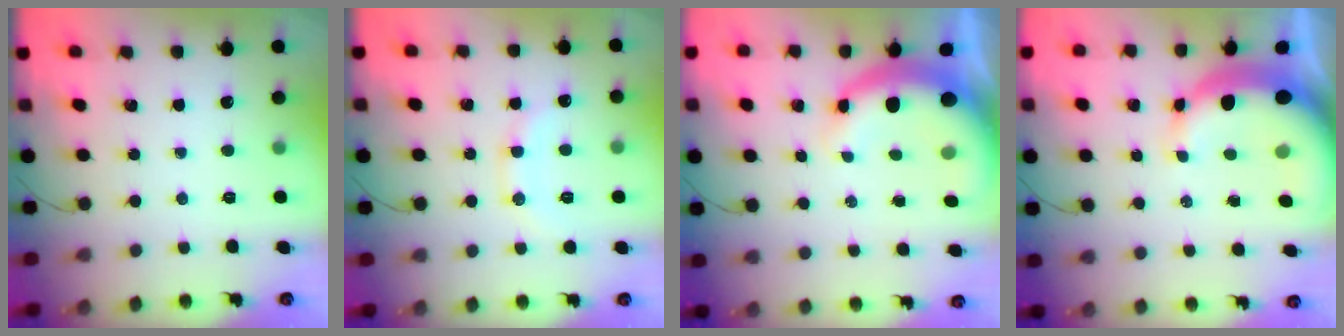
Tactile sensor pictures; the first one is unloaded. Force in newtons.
{"total": 9.8, "press": 9.7, "slide": 1.2}
{"total": 9.0, "press": 8.8, "slide": 1.9}
{"total": 11.0, "press": 10.8, "slide": 2.1}